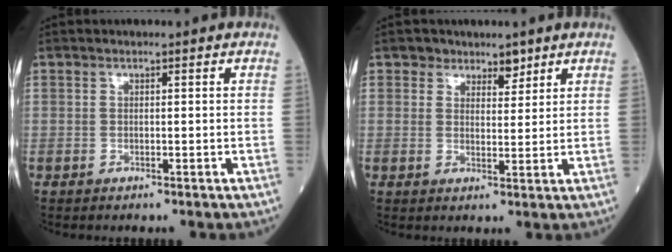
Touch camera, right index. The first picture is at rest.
{"total": 3.0, "force": [2.3, 1.8, 0.5], "torque": [0.006, -0.009, 0.034]}